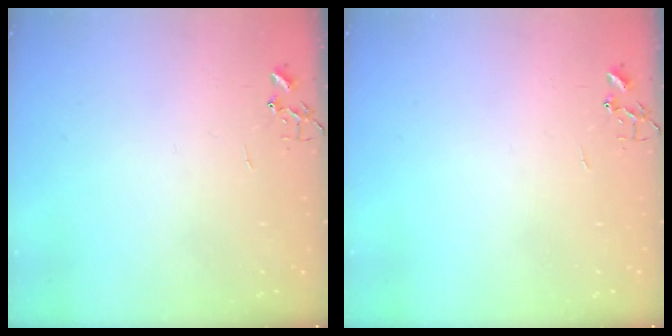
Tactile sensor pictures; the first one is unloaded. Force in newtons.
{"total": 0.0}